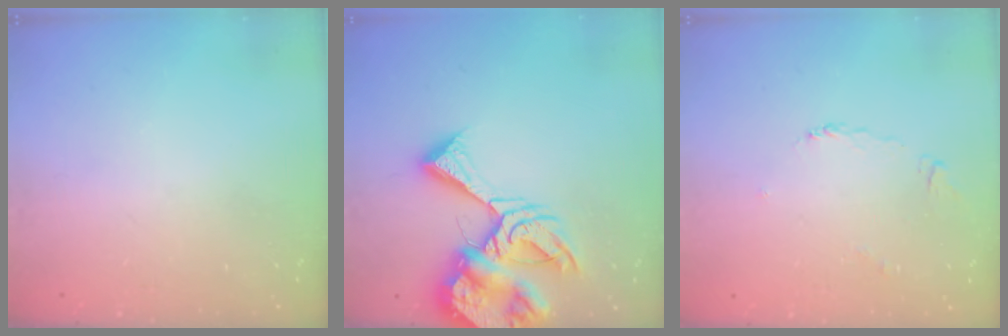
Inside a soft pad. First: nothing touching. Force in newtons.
{"total": 16.1, "press": 16.0, "slide": 1.7}
{"total": 2.3, "press": 2.2, "slide": 0.7}